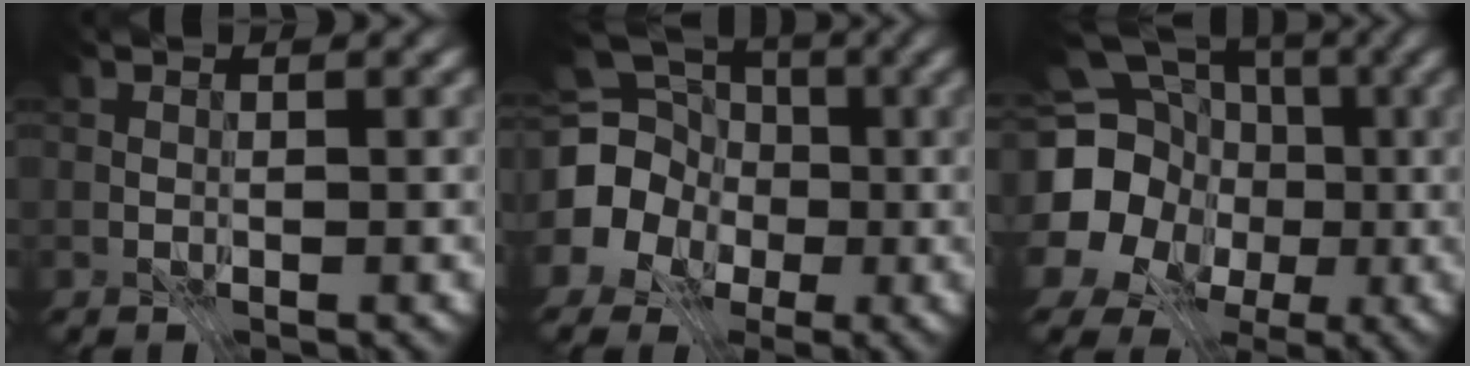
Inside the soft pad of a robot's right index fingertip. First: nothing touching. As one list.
[{"total": 11.7, "force": [-1.2, 10.8, 4.6], "torque": [-0.129, 0.014, -0.054]}, {"total": 18.6, "force": [-0.7, 16.6, 8.4], "torque": [-0.183, 0.003, -0.044]}]